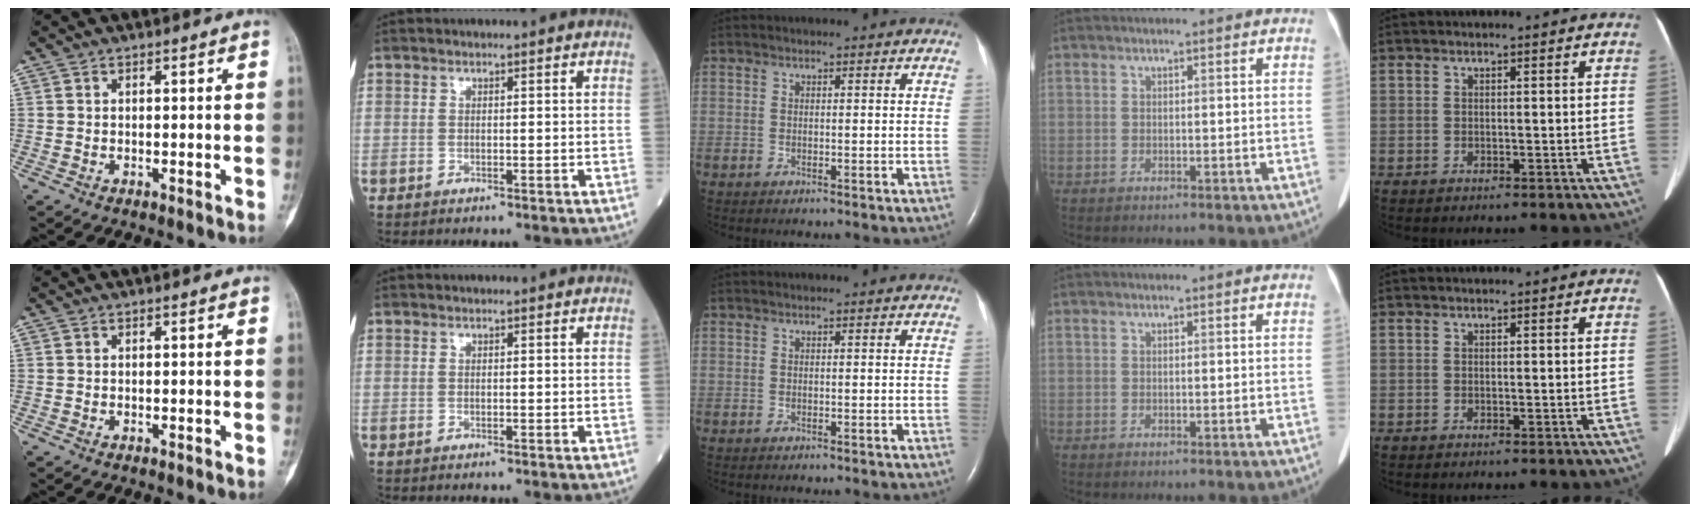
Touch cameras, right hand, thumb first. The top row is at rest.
{}